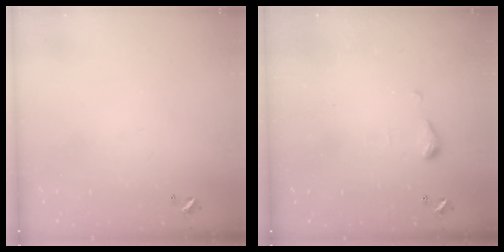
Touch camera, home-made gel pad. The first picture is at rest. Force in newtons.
{"total": 5.6, "press": 5.5, "slide": 0.7}